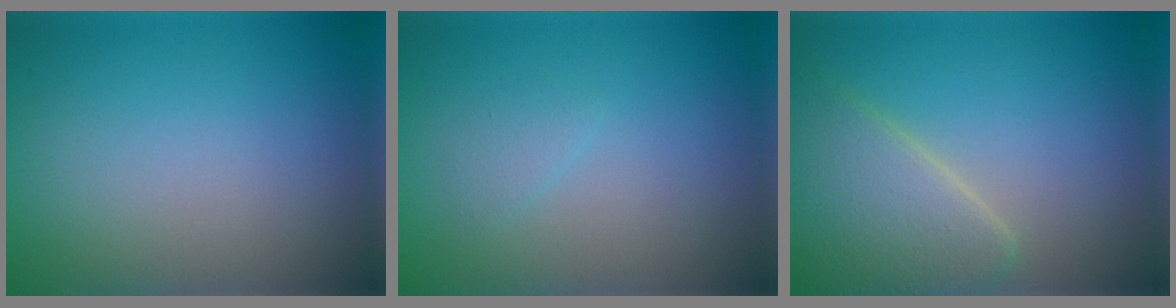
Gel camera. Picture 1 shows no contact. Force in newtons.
{"total": 0.9, "press": 0.9, "slide": 0.0}
{"total": 5.8, "press": 5.7, "slide": 0.3}